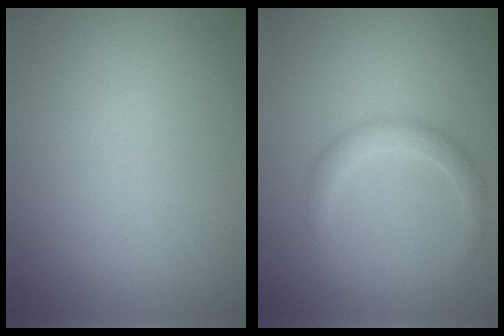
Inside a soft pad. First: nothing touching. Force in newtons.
{"total": 2.1, "press": 2.1, "slide": 0.1}